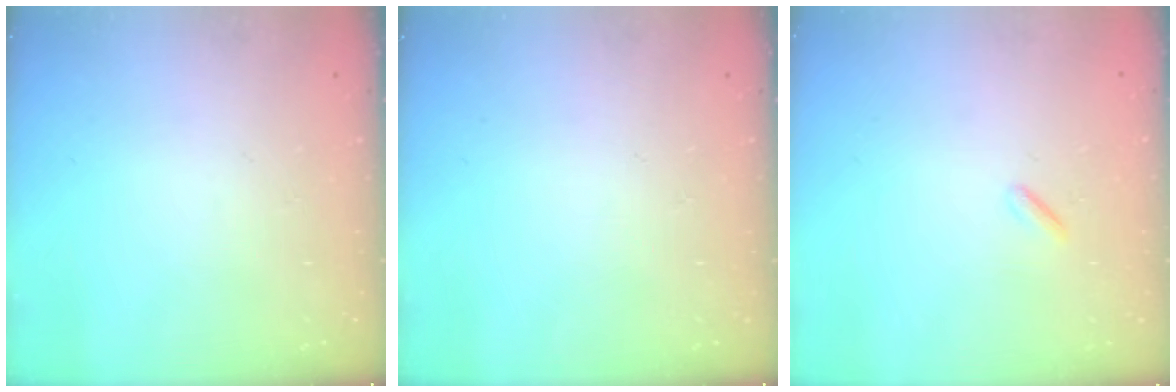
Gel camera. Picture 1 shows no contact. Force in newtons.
{"total": 0.0}
{"total": 0.8, "press": 0.7, "slide": 0.4}